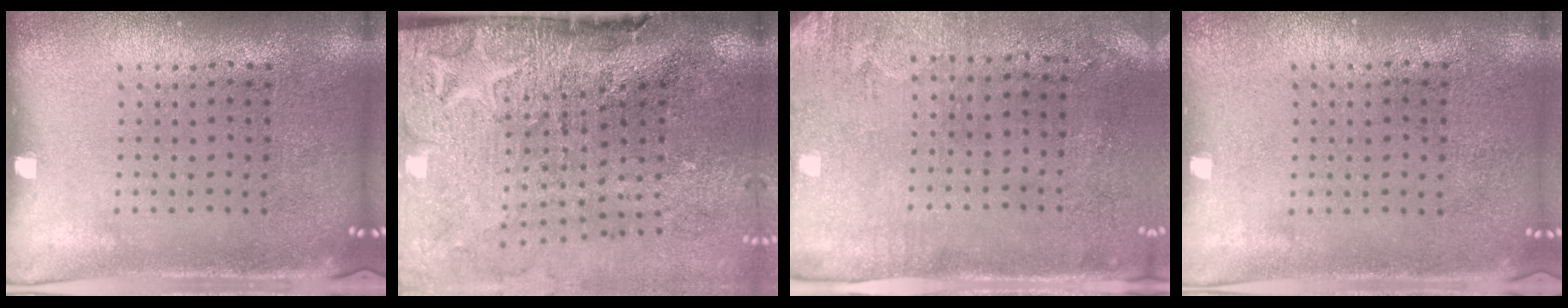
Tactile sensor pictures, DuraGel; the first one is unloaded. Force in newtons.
{"total": 5.0, "press": 4.0, "slide": 3.0}
{"total": 2.9, "press": 2.4, "slide": 1.7}
{"total": 0.0}